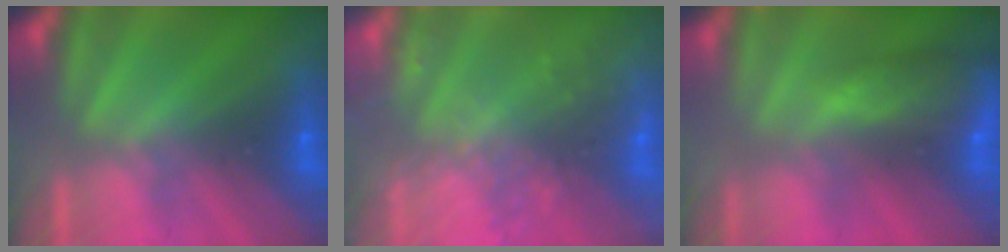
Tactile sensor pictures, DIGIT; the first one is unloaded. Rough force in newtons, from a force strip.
{"total": 8.1}
{"total": 8.9}